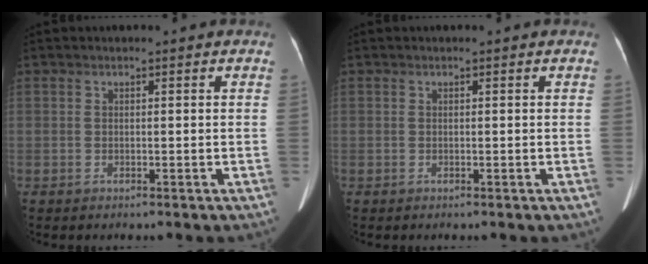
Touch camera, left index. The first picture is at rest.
{"total": 0.0}